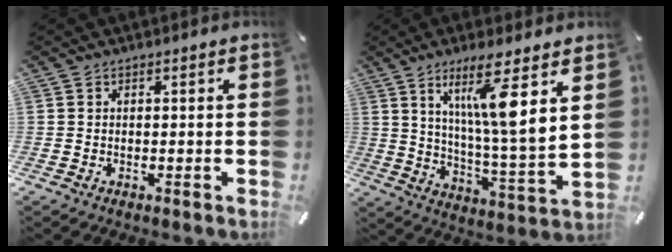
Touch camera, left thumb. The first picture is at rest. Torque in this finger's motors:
{"motor_torque": [0.92, 0.27, 2.00, -0.77, 0.22]}